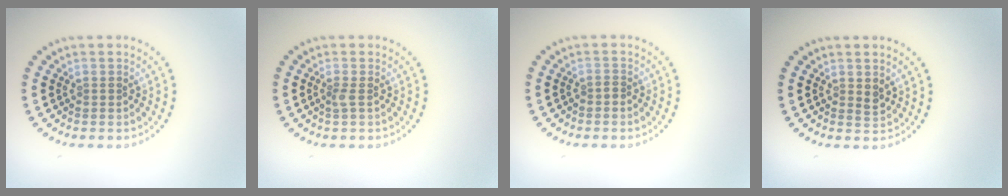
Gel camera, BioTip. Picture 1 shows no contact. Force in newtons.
{"total": 0.7, "press": 0.5, "slide": 0.5}
{"total": 0.5, "press": 0.2, "slide": 0.5}
{"total": 1.0, "press": 1.0, "slide": 0.3}